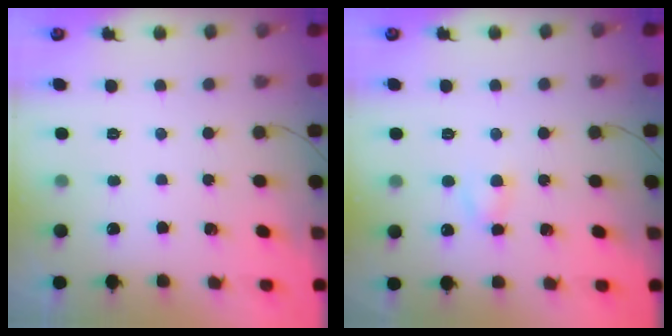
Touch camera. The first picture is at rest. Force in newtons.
{"total": 3.0, "press": 2.9, "slide": 1.0}